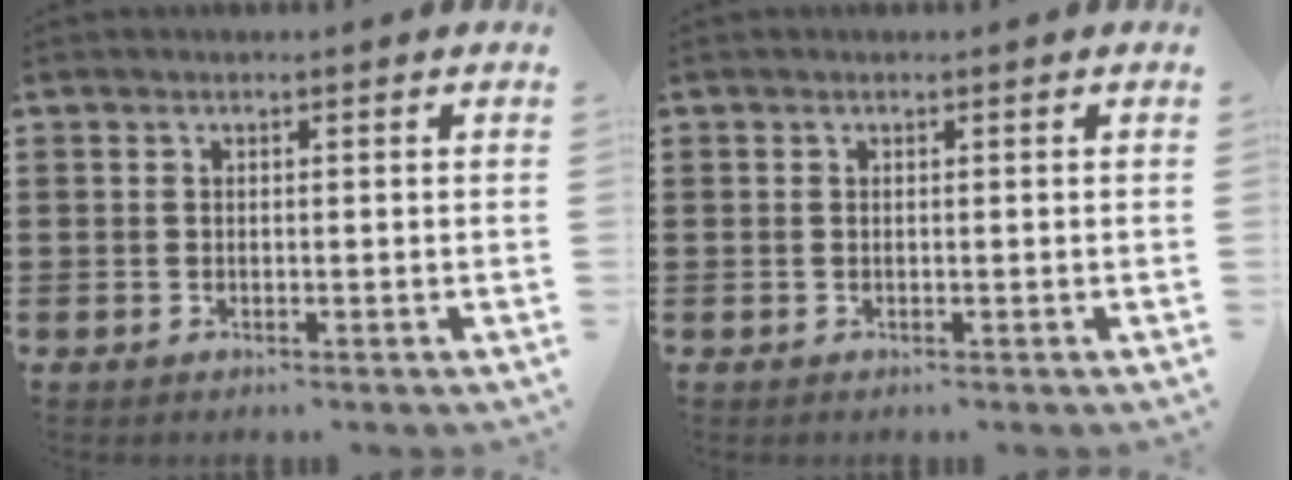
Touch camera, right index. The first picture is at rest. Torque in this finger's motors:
{"motor_torque": [-0.47, 0.73, 0.00, -0.01]}